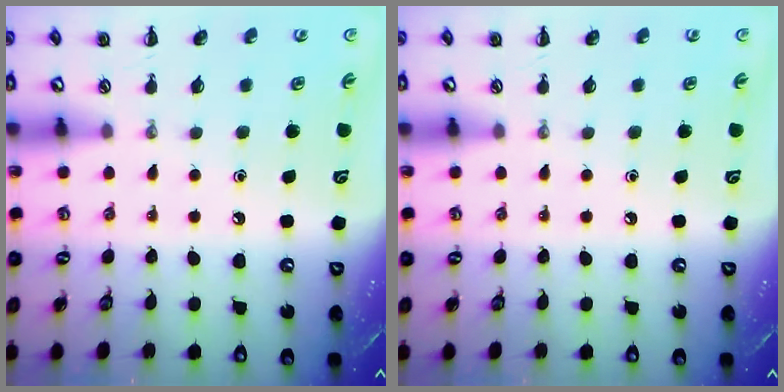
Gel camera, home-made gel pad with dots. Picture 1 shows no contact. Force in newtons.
{"total": 0.0}